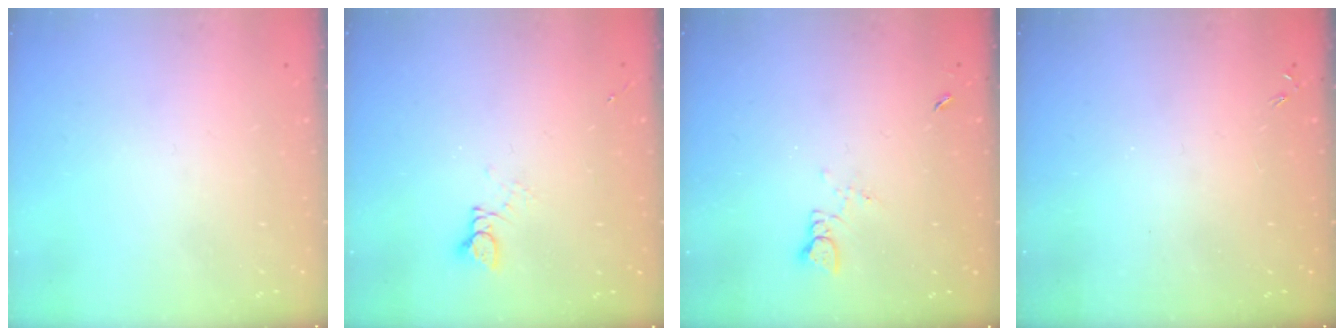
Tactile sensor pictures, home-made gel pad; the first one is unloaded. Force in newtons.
{"total": 2.4, "press": 2.4, "slide": 0.2}
{"total": 1.3, "press": 1.3, "slide": 0.2}
{"total": 0.0}